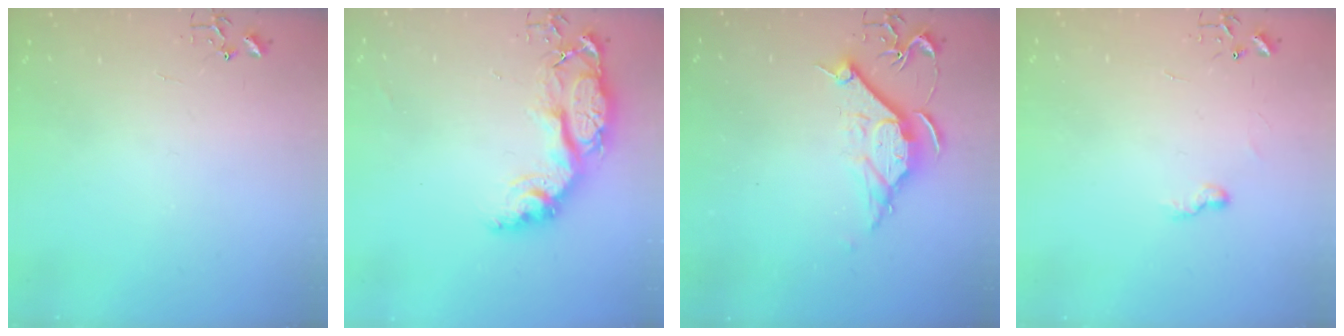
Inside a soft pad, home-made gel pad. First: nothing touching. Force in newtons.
{"total": 15.4, "press": 15.3, "slide": 1.2}
{"total": 10.7, "press": 10.7, "slide": 0.7}
{"total": 4.6, "press": 4.6, "slide": 0.6}